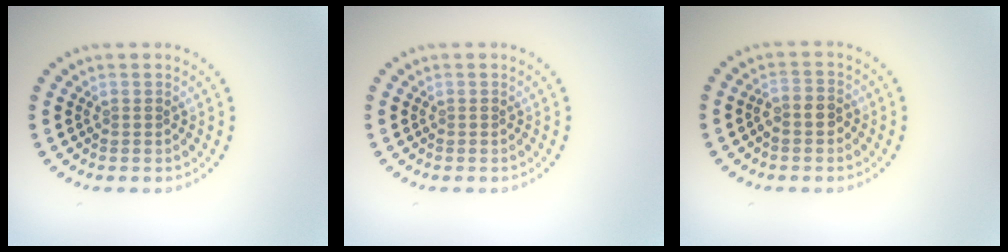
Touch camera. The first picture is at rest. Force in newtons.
{"total": 0.0}
{"total": 2.0, "press": 1.8, "slide": 0.8}